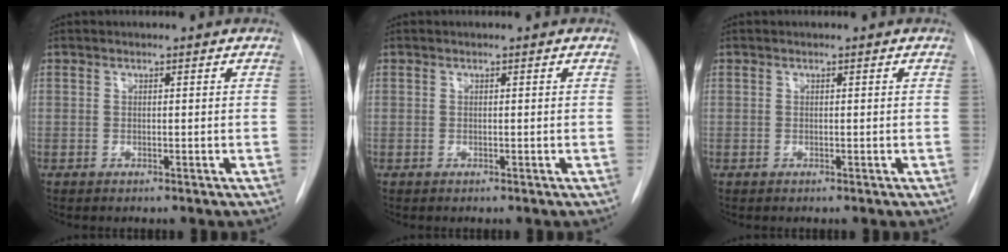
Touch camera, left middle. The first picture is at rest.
{"total": 0.0}
{"total": 0.0}